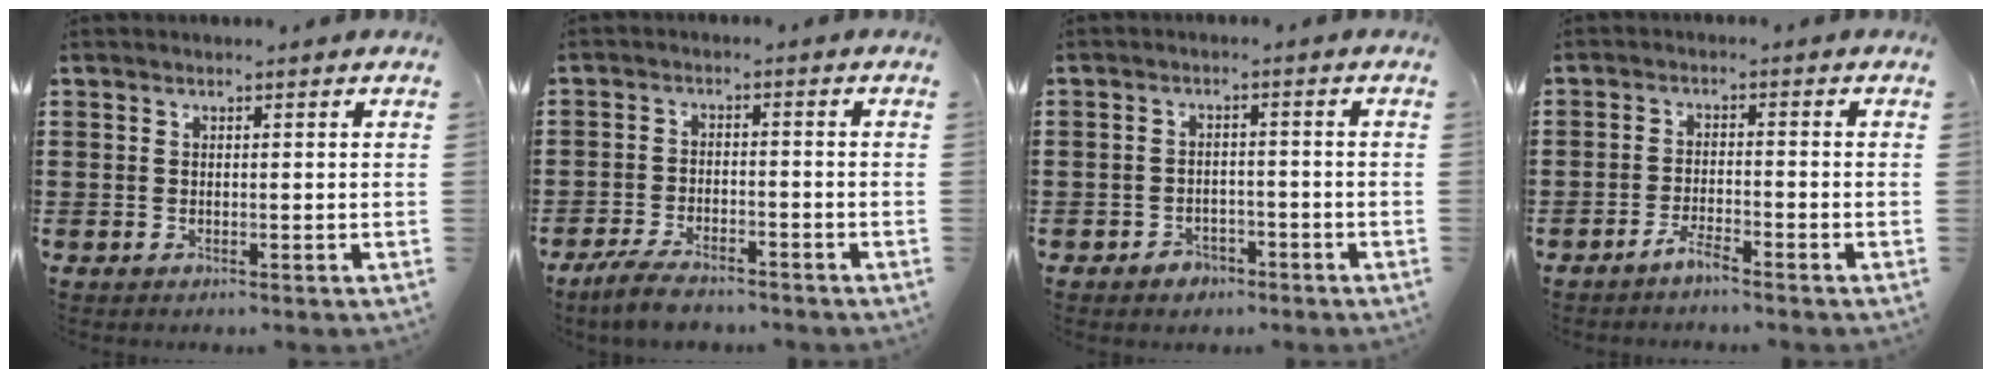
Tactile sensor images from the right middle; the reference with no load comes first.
{"total": 4.4, "force": [-3.9, 0.9, 1.8], "torque": [-0.046, -0.001, -0.078]}
{"total": 2.1, "force": [-1.8, 1.0, 0.3], "torque": [-0.013, -0.001, -0.038]}
{"total": 2.7, "force": [-2.3, 0.1, 1.4], "torque": [-0.034, 0.001, -0.044]}